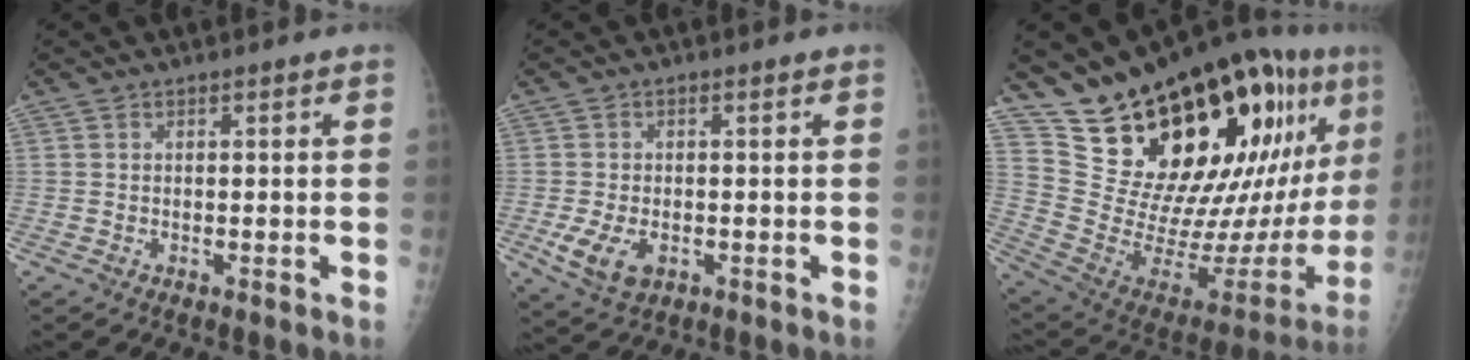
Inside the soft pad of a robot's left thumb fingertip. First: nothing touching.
{"total": 6.3, "force": [-1.9, 4.1, 4.4], "torque": [-0.076, -0.006, -0.028]}
{"total": 33.3, "force": [18.8, 11.6, 24.9], "torque": [-0.348, -0.061, 0.316]}